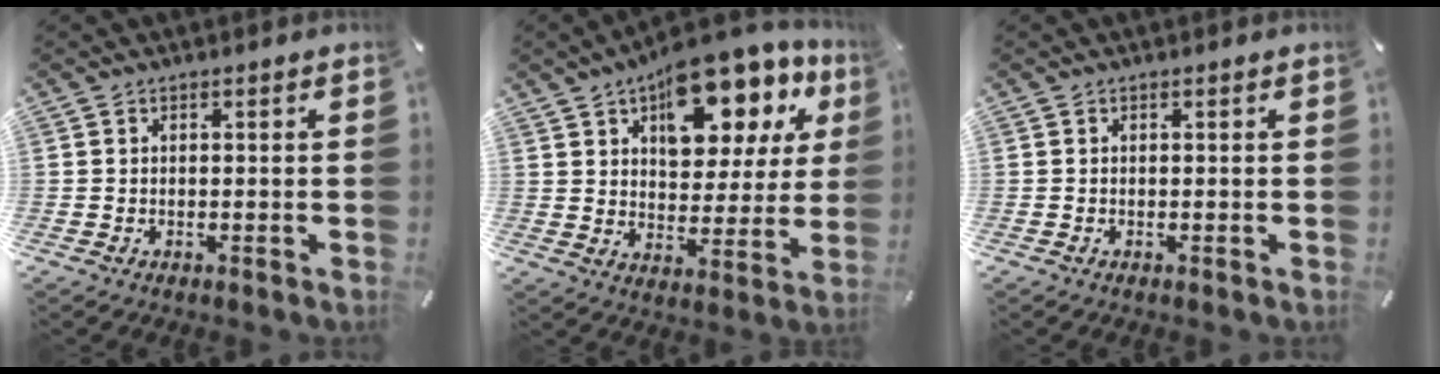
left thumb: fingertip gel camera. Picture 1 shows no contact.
{"total": 17.7, "force": [11.2, 9.3, 10.1], "torque": [-0.136, -0.069, 0.193]}
{"total": 0.0}